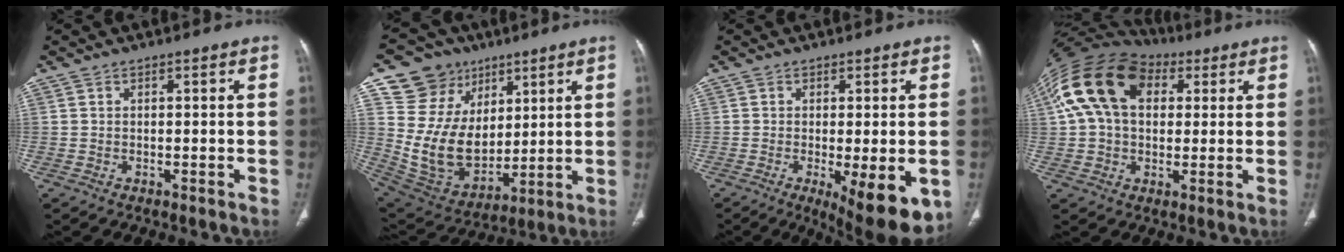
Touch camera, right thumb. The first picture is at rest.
{"total": 19.5, "force": [7.7, 16.1, 7.9], "torque": [-0.102, -0.012, 0.171]}
{"total": 12.1, "force": [-4.2, 3.9, 10.7], "torque": [-0.133, -0.020, -0.050]}
{"total": 18.5, "force": [5.5, 12.4, 12.6], "torque": [-0.244, 0.036, 0.092]}